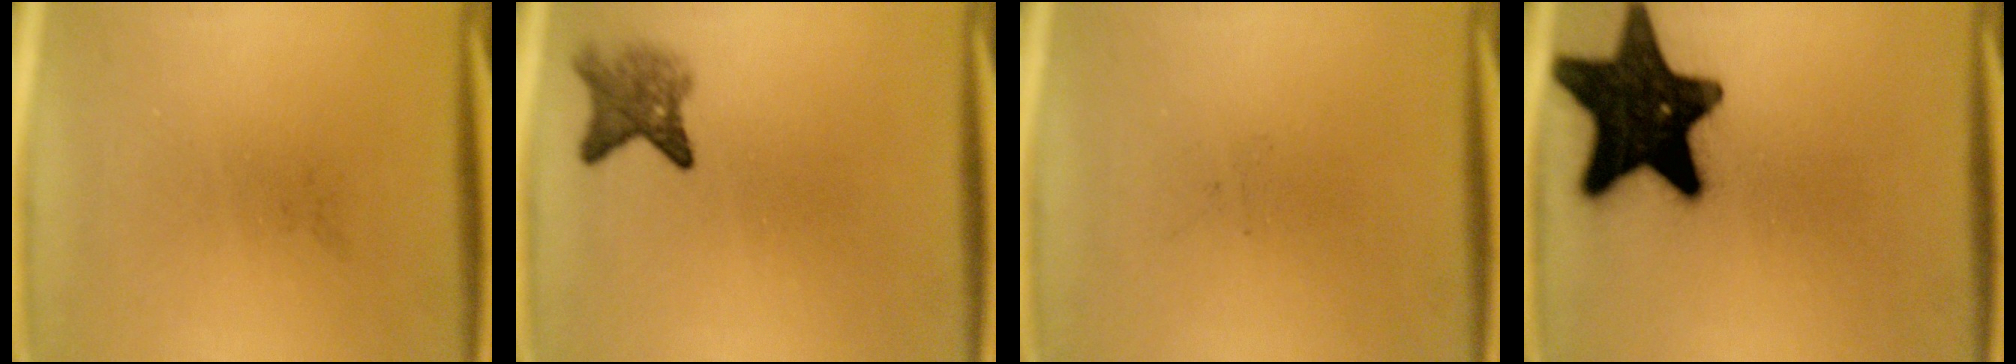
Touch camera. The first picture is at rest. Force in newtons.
{"total": 3.9}
{"total": 0.0}
{"total": 19.5}